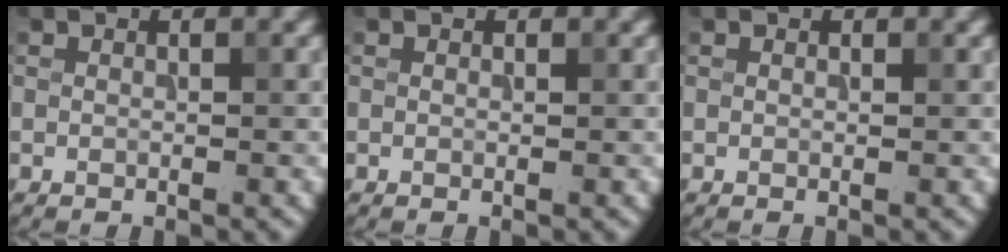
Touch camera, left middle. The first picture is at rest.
{"total": 0.0}
{"total": 0.0}